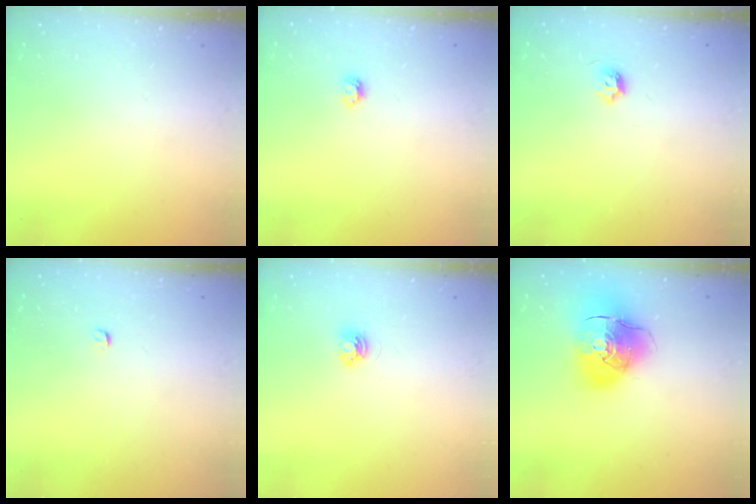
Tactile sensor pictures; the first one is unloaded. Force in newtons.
{"total": 3.9, "press": 3.9, "slide": 0.6}
{"total": 4.0, "press": 3.8, "slide": 1.0}
{"total": 3.0, "press": 2.9, "slide": 0.4}
{"total": 3.9, "press": 3.9, "slide": 0.4}
{"total": 17.0, "press": 16.8, "slide": 2.6}